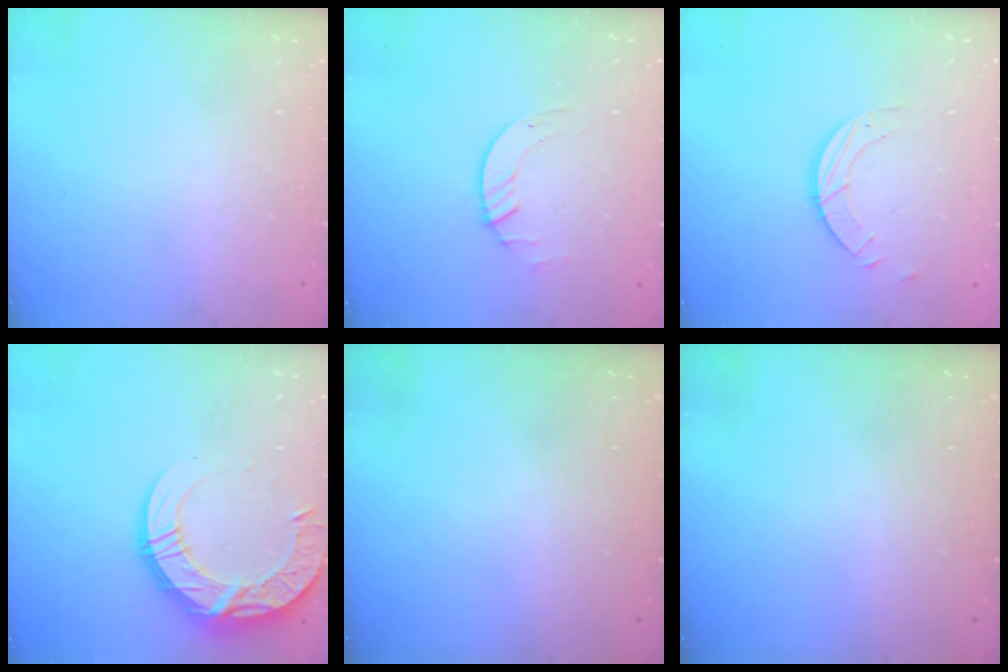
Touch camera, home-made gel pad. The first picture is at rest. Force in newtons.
{"total": 2.0, "press": 2.0, "slide": 0.2}
{"total": 3.9, "press": 3.9, "slide": 0.1}
{"total": 19.5, "press": 19.4, "slide": 1.5}
{"total": 0.0}
{"total": 0.0}